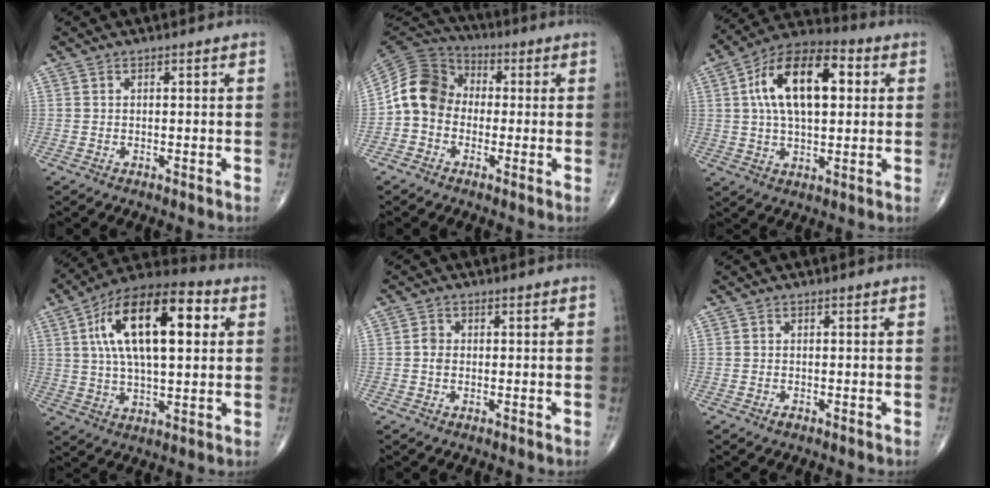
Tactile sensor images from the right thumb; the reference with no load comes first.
{"total": 10.6, "force": [-0.9, 8.9, 5.7], "torque": [-0.097, 0.034, -0.034]}
{"total": 17.4, "force": [3.7, 8.9, 14.5], "torque": [-0.234, 0.021, 0.053]}
{"total": 21.0, "force": [5.3, 9.4, 18.1], "torque": [-0.294, 0.015, 0.077]}
{"total": 1.7, "force": [-0.2, 1.3, 1.1], "torque": [-0.016, 0.003, -0.007]}
{"total": 0.7, "force": [-0.5, 0.4, 0.3], "torque": [-0.005, 0.000, -0.009]}